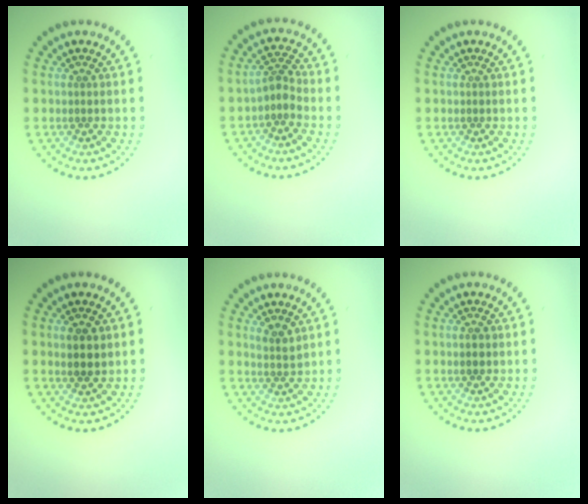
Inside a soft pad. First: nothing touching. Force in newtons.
{"total": 2.0, "press": 1.6, "slide": 1.3}
{"total": 0.0}
{"total": 1.9, "press": 1.8, "slide": 0.6}
{"total": 1.7, "press": 1.3, "slide": 1.0}
{"total": 1.3, "press": 1.3, "slide": 0.2}